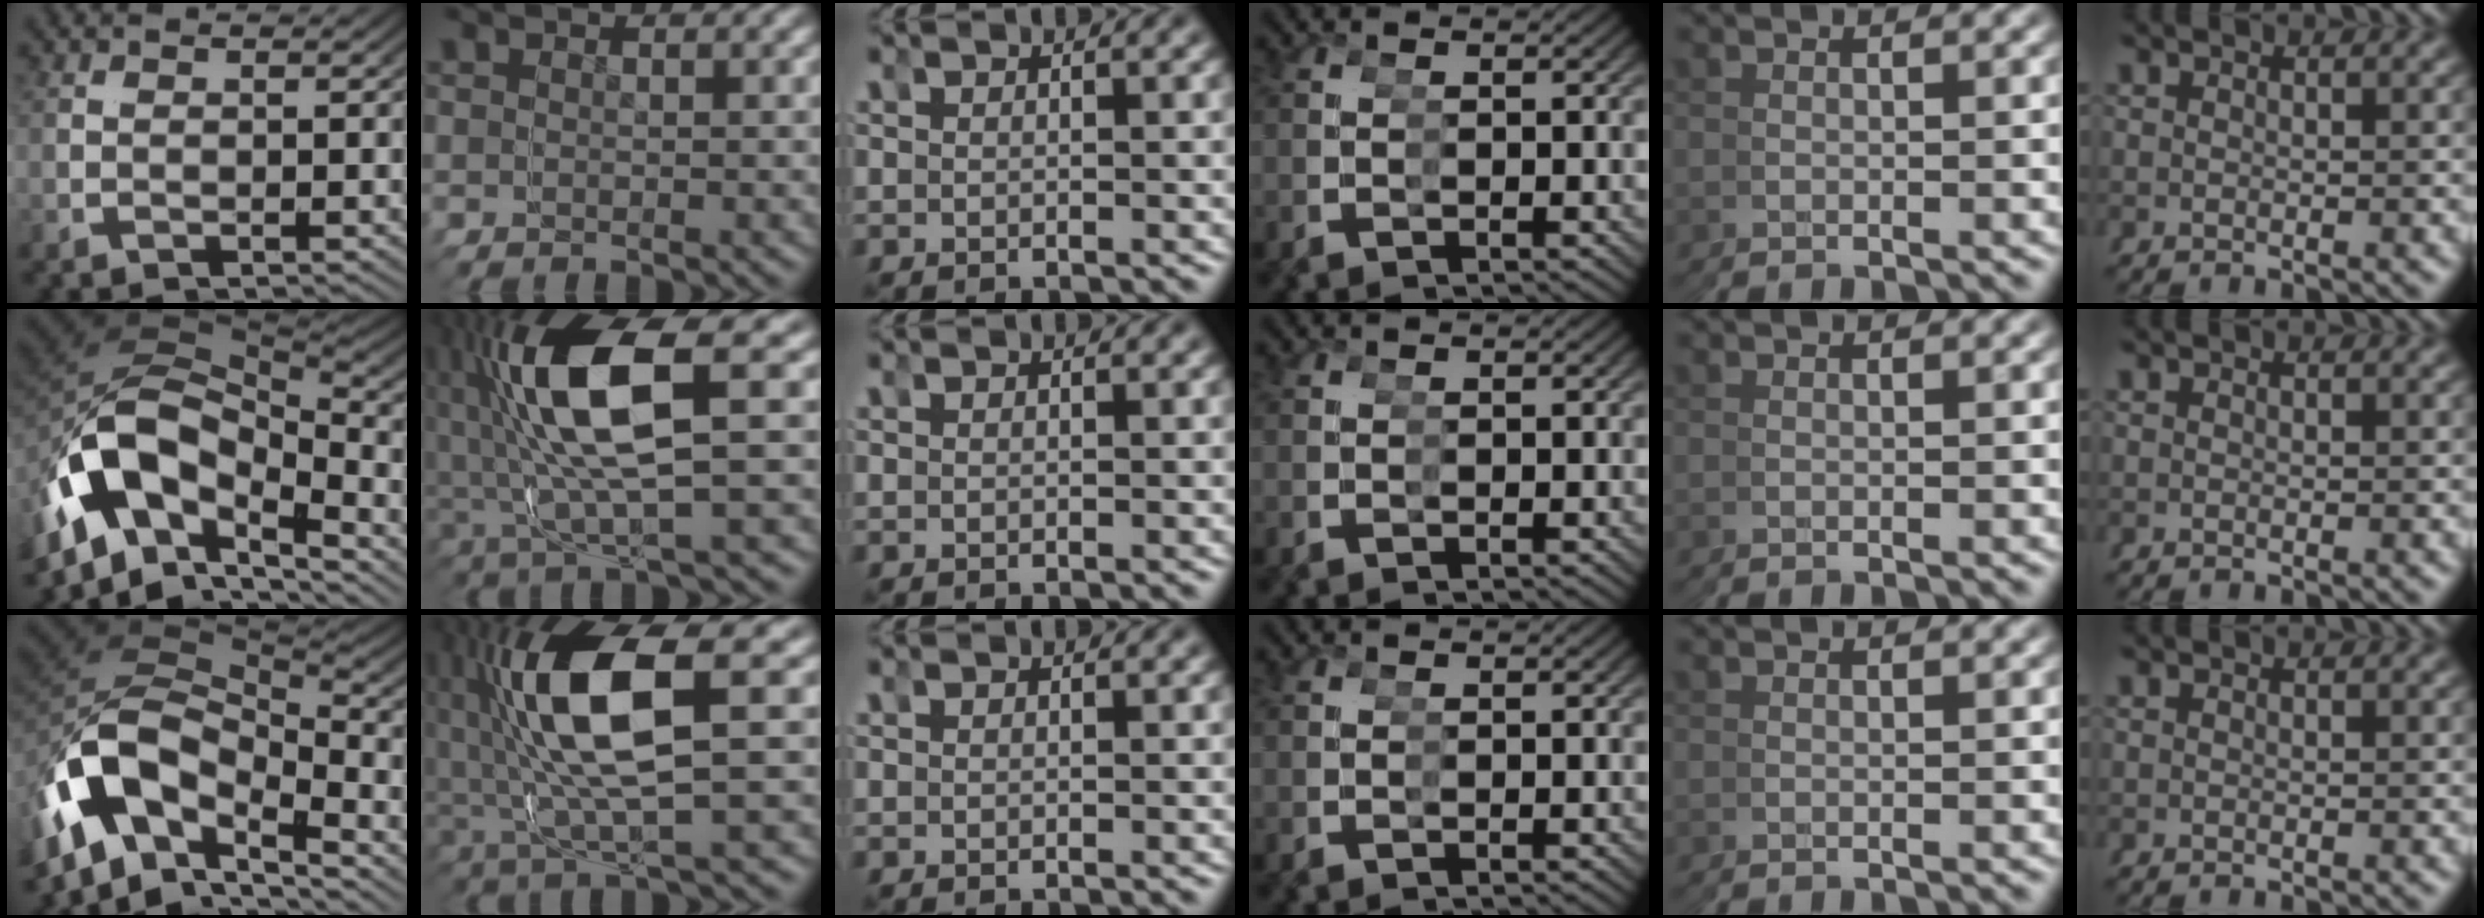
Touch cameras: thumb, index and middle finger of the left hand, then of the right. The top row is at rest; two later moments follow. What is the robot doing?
{"motion": "grasp_and_lifting", "object": "toy banana"}